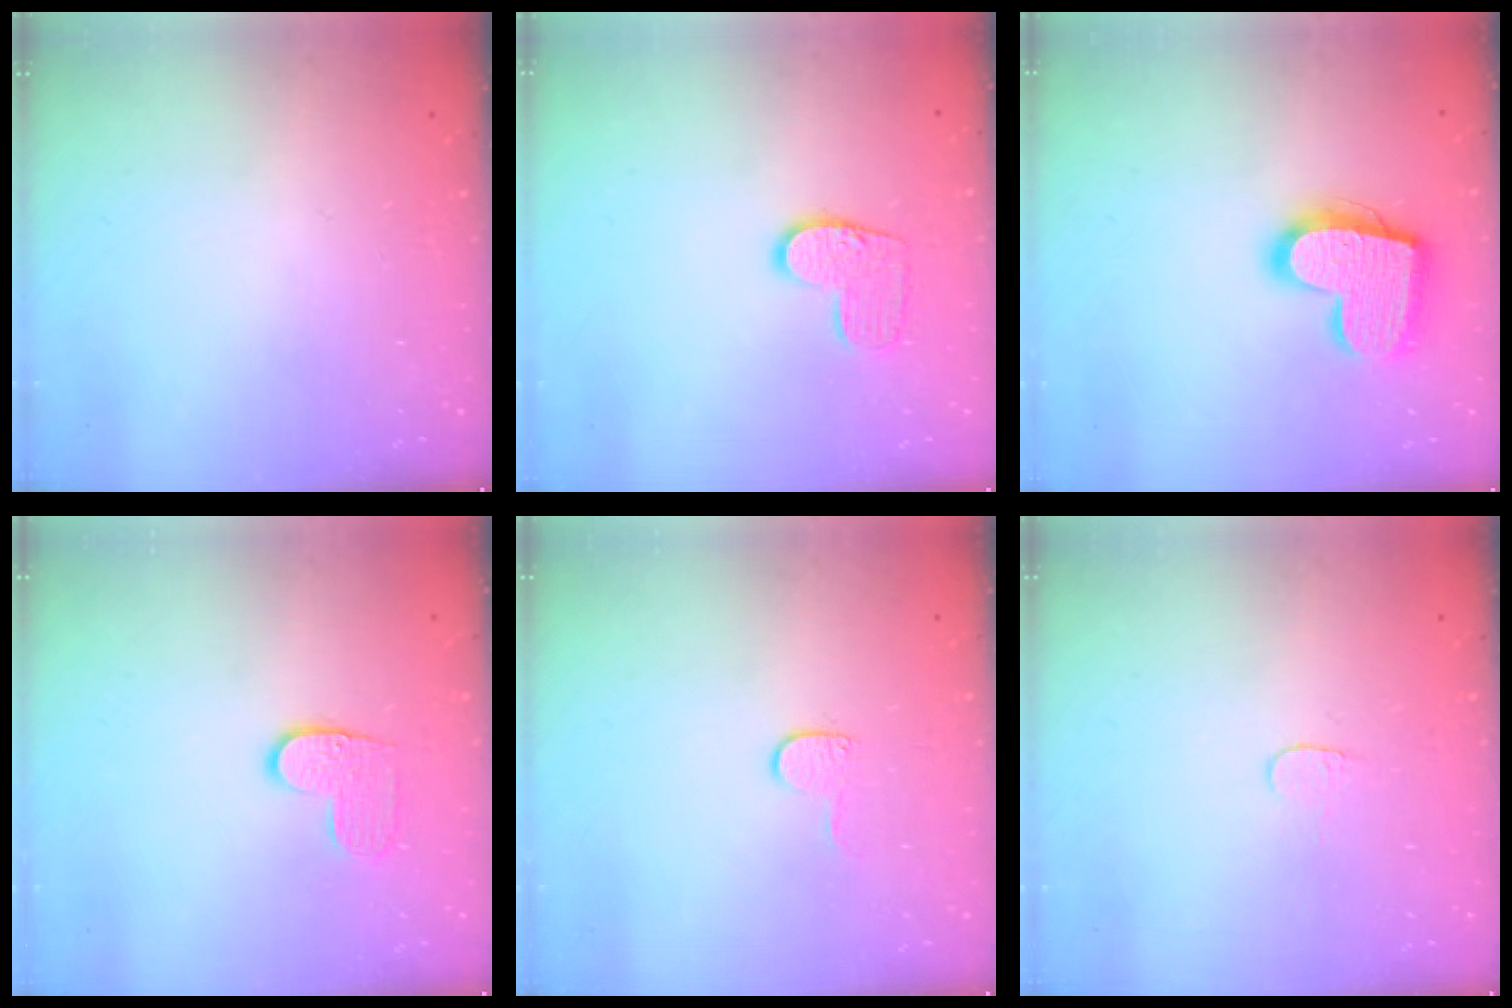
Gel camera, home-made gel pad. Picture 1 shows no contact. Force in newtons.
{"total": 9.0, "press": 9.0, "slide": 0.5}
{"total": 16.9, "press": 16.8, "slide": 1.2}
{"total": 6.1, "press": 6.1, "slide": 0.4}
{"total": 3.8, "press": 3.8, "slide": 0.4}
{"total": 3.6, "press": 3.6, "slide": 0.3}